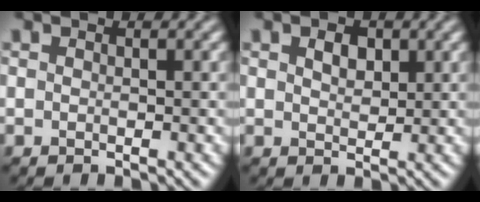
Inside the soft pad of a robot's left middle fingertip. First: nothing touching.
{"total": 1.8, "force": [0.8, 1.2, 1.2], "torque": [-0.020, 0.002, 0.014]}